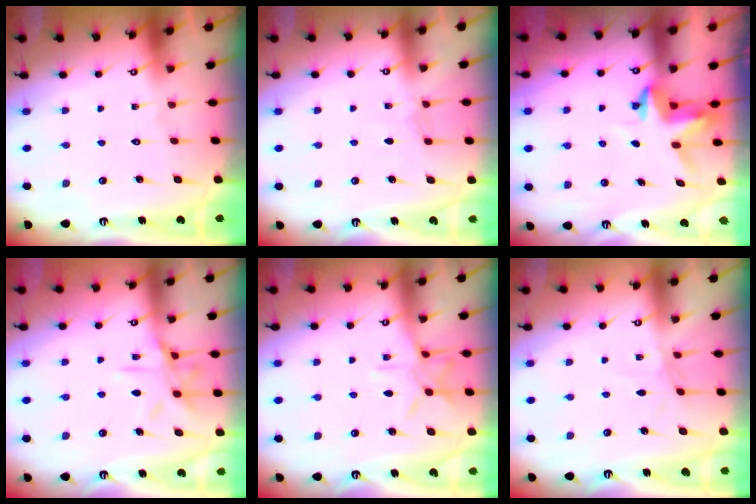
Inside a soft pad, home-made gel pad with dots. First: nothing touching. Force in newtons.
{"total": 4.0, "press": 4.0, "slide": 0.5}
{"total": 3.7, "press": 3.7, "slide": 0.4}
{"total": 11.5, "press": 11.4, "slide": 0.9}
{"total": 8.8, "press": 8.8, "slide": 0.4}
{"total": 1.4, "press": 1.3, "slide": 0.4}